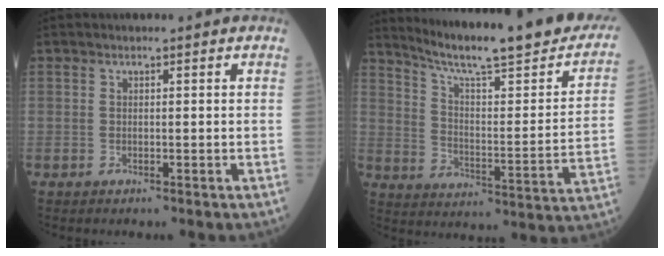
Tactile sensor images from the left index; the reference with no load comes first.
{"total": 24.2, "force": [20.5, 2.2, 12.8], "torque": [-0.194, -0.045, 0.279]}